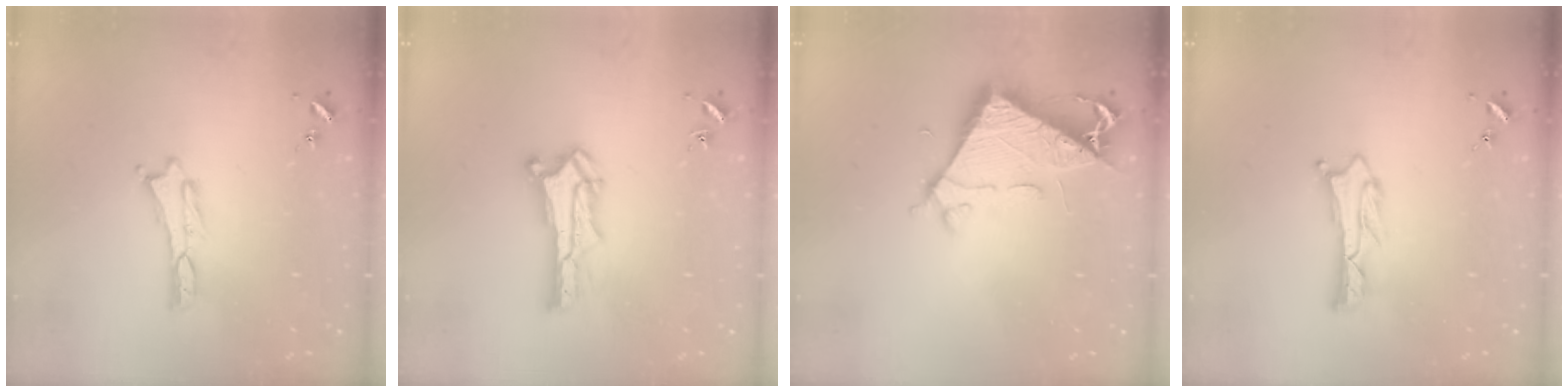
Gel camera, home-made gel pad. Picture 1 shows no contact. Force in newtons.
{"total": 1.4, "press": 1.4, "slide": 0.2}
{"total": 7.9, "press": 7.9, "slide": 0.6}
{"total": 1.1, "press": 1.1, "slide": 0.2}